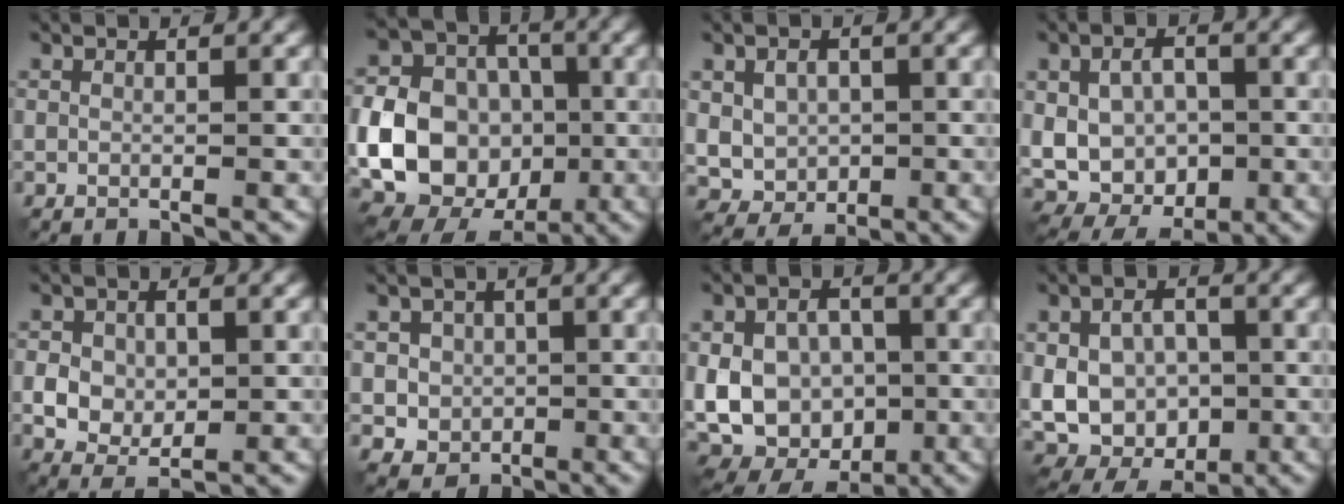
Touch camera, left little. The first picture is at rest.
{"total": 11.6, "force": [-2.4, 9.2, 6.6], "torque": [-0.120, -0.005, -0.059]}
{"total": 4.1, "force": [0.2, 3.3, 2.5], "torque": [-0.050, -0.006, 0.016]}
{"total": 8.9, "force": [-0.9, 6.6, 5.9], "torque": [-0.099, -0.006, -0.013]}
{"total": 3.5, "force": [-0.3, 2.5, 2.4], "torque": [-0.045, -0.002, -0.005]}
{"total": 3.5, "force": [0.0, 3.3, 1.3], "torque": [-0.015, 0.003, -0.009]}
{"total": 13.4, "force": [-2.4, 10.4, 8.1], "torque": [-0.146, 0.009, -0.050]}
{"total": 11.0, "force": [-1.7, 8.4, 6.9], "torque": [-0.119, -0.001, -0.033]}